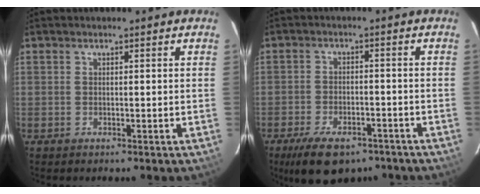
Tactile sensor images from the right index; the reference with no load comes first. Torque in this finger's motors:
{"motor_torque": [0.53, -0.41, 0.17, -0.02]}